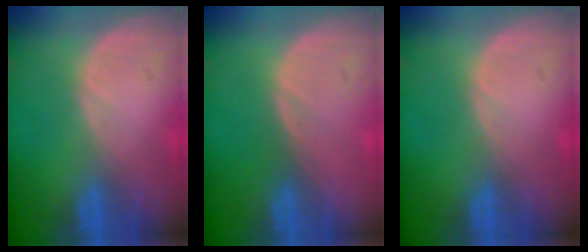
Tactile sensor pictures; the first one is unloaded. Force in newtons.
{"total": 0.0}
{"total": 0.0}